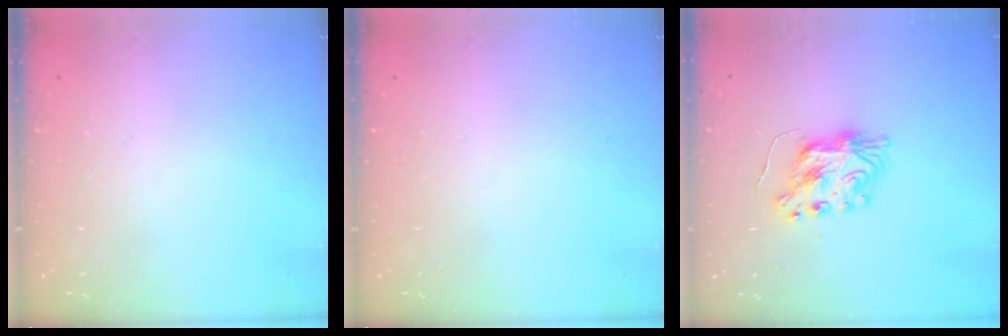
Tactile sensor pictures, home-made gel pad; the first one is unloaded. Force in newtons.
{"total": 0.0}
{"total": 8.6, "press": 8.6, "slide": 0.5}